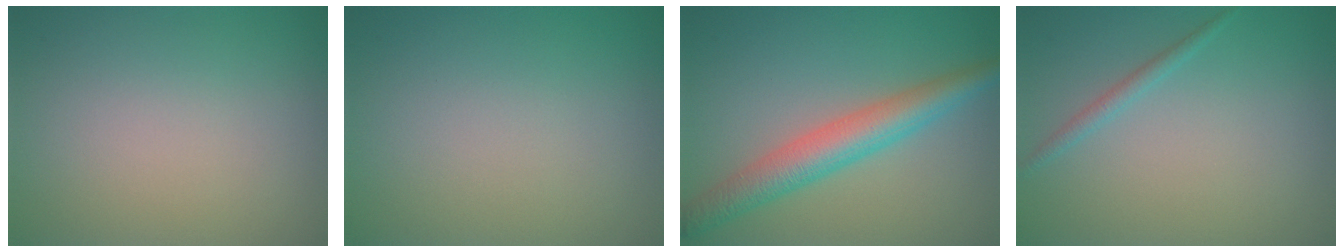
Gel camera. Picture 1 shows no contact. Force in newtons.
{"total": 0.0}
{"total": 5.1, "press": 5.1, "slide": 0.1}
{"total": 1.0, "press": 1.0, "slide": 0.1}